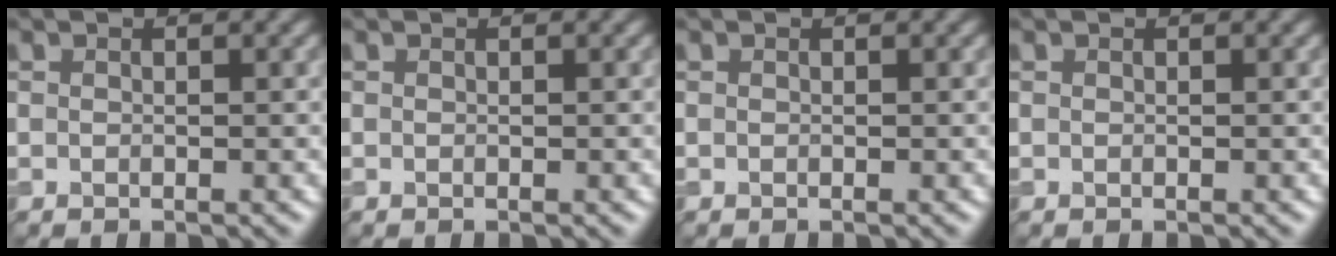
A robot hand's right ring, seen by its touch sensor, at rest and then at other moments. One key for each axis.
{"total": 0.0}
{"total": 0.0}
{"total": 0.0}